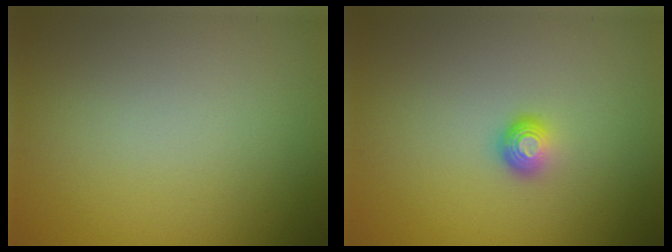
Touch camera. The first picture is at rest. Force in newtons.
{"total": 1.6, "press": 1.1, "slide": 1.1}